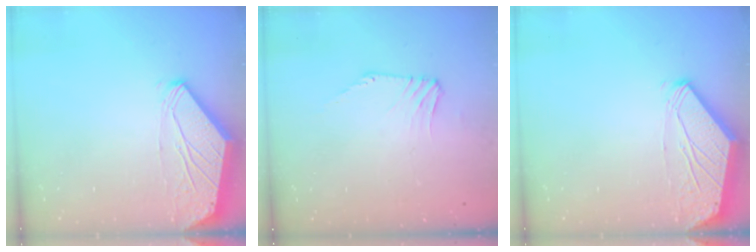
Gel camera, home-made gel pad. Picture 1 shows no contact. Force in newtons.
{"total": 0.0}
{"total": 0.0}